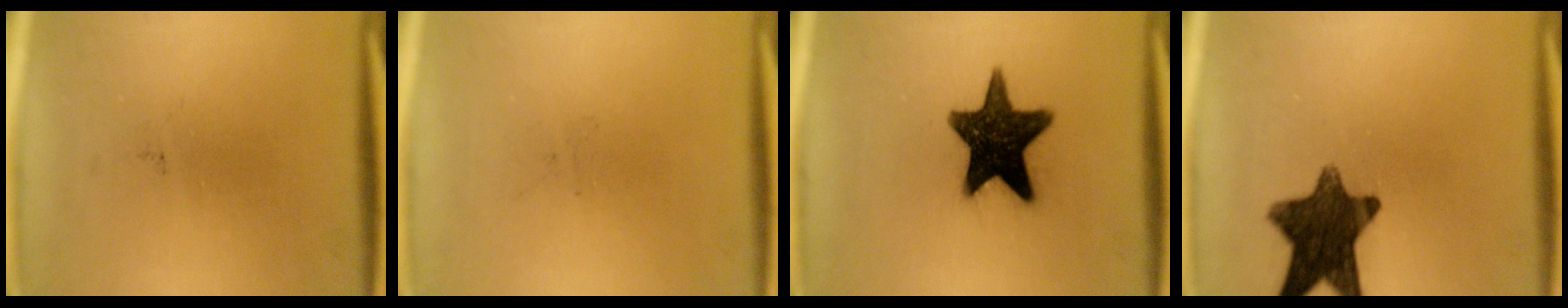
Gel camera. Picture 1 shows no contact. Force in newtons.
{"total": 0.0}
{"total": 15.4}
{"total": 12.1}